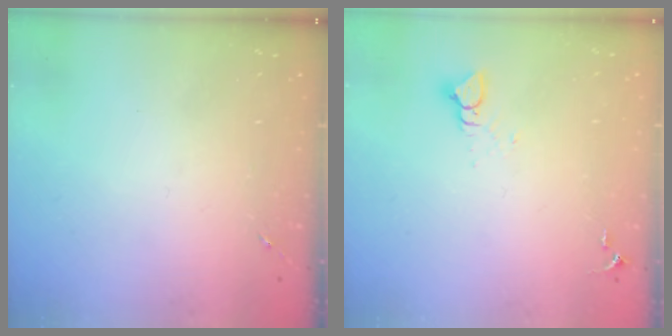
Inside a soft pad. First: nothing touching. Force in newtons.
{"total": 3.9, "press": 3.9, "slide": 0.4}